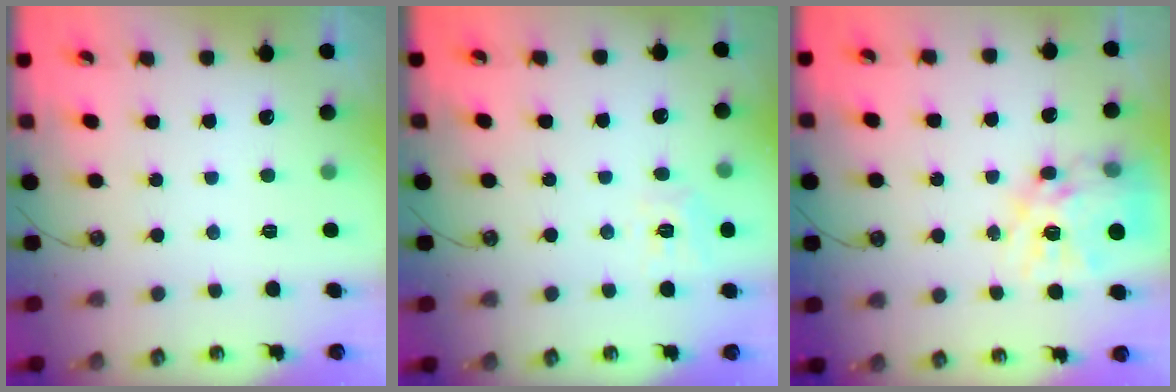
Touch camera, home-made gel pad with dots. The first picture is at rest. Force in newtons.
{"total": 8.3, "press": 8.3, "slide": 1.1}
{"total": 16.1, "press": 16.1, "slide": 1.6}